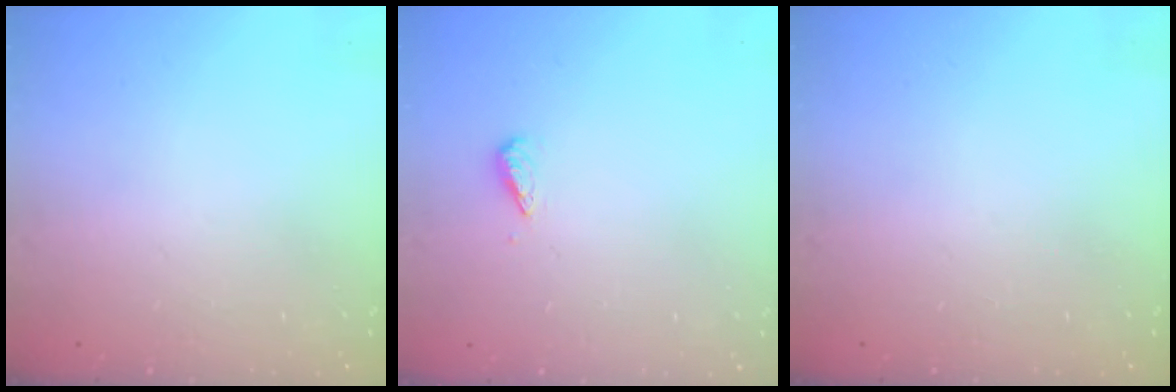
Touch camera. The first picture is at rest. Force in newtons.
{"total": 3.0, "press": 2.9, "slide": 0.6}
{"total": 0.0}